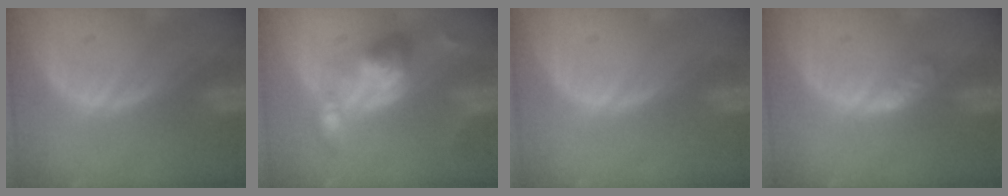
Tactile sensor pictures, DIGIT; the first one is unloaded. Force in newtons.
{"total": 6.0, "press": 6.0, "slide": 0.5}
{"total": 0.0}
{"total": 2.0, "press": 2.0, "slide": 0.1}